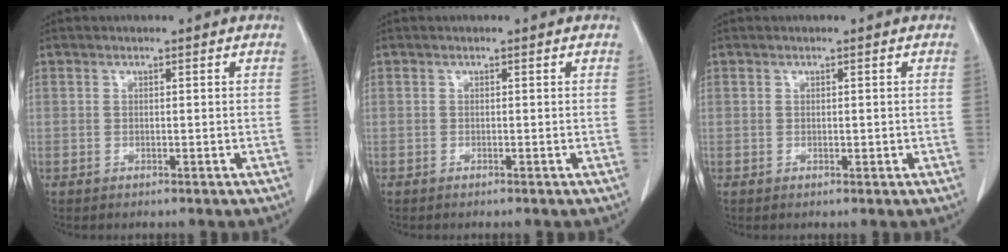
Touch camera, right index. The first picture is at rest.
{"total": 0.0}
{"total": 0.5, "force": [0.0, 0.3, 0.4], "torque": [-0.006, 0.000, 0.000]}